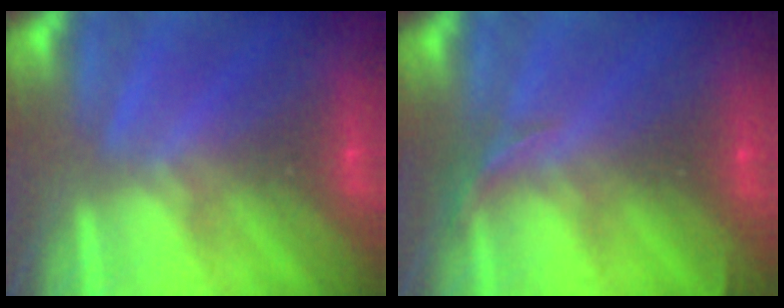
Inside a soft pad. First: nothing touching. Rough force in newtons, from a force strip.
{"total": 2.9}